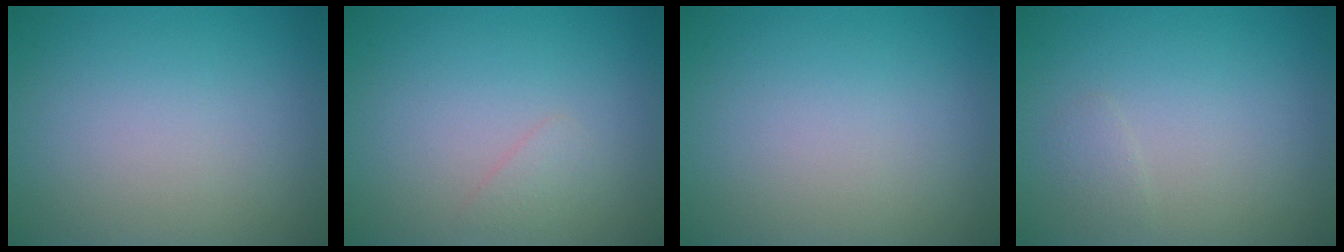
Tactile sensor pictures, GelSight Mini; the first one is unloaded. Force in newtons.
{"total": 0.9, "press": 0.9, "slide": 0.0}
{"total": 0.0}
{"total": 0.7, "press": 0.7, "slide": 0.1}